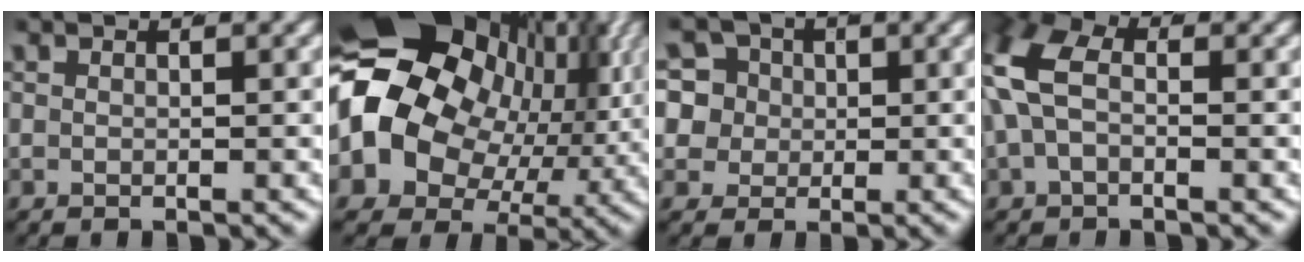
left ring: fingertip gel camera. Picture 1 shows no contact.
{"total": 25.0, "force": [3.6, 19.3, 15.4], "torque": [-0.282, -0.028, 0.045]}
{"total": 9.8, "force": [0.2, 9.1, 3.5], "torque": [-0.105, -0.036, 0.007]}
{"total": 4.9, "force": [0.6, 3.2, 3.6], "torque": [-0.099, 0.001, 0.011]}